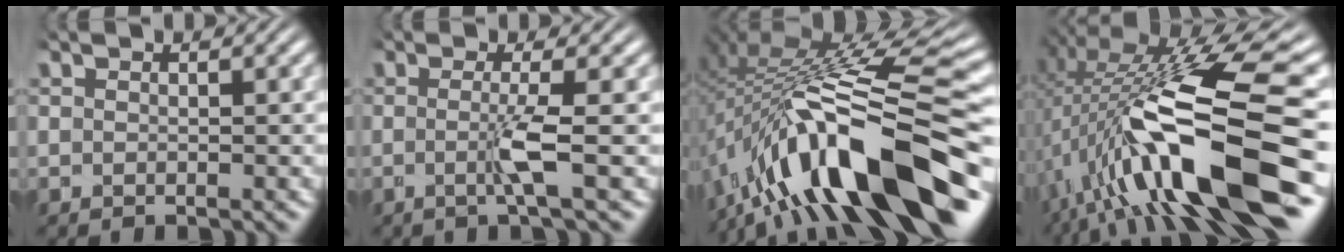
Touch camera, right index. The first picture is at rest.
{"total": 2.5, "force": [0.4, -0.9, 2.3], "torque": [-0.040, 0.000, 0.004]}
{"total": 14.3, "force": [-2.7, 5.6, 12.8], "torque": [-0.221, 0.008, -0.027]}
{"total": 15.2, "force": [-0.4, 4.8, 14.4], "torque": [-0.228, 0.017, 0.004]}